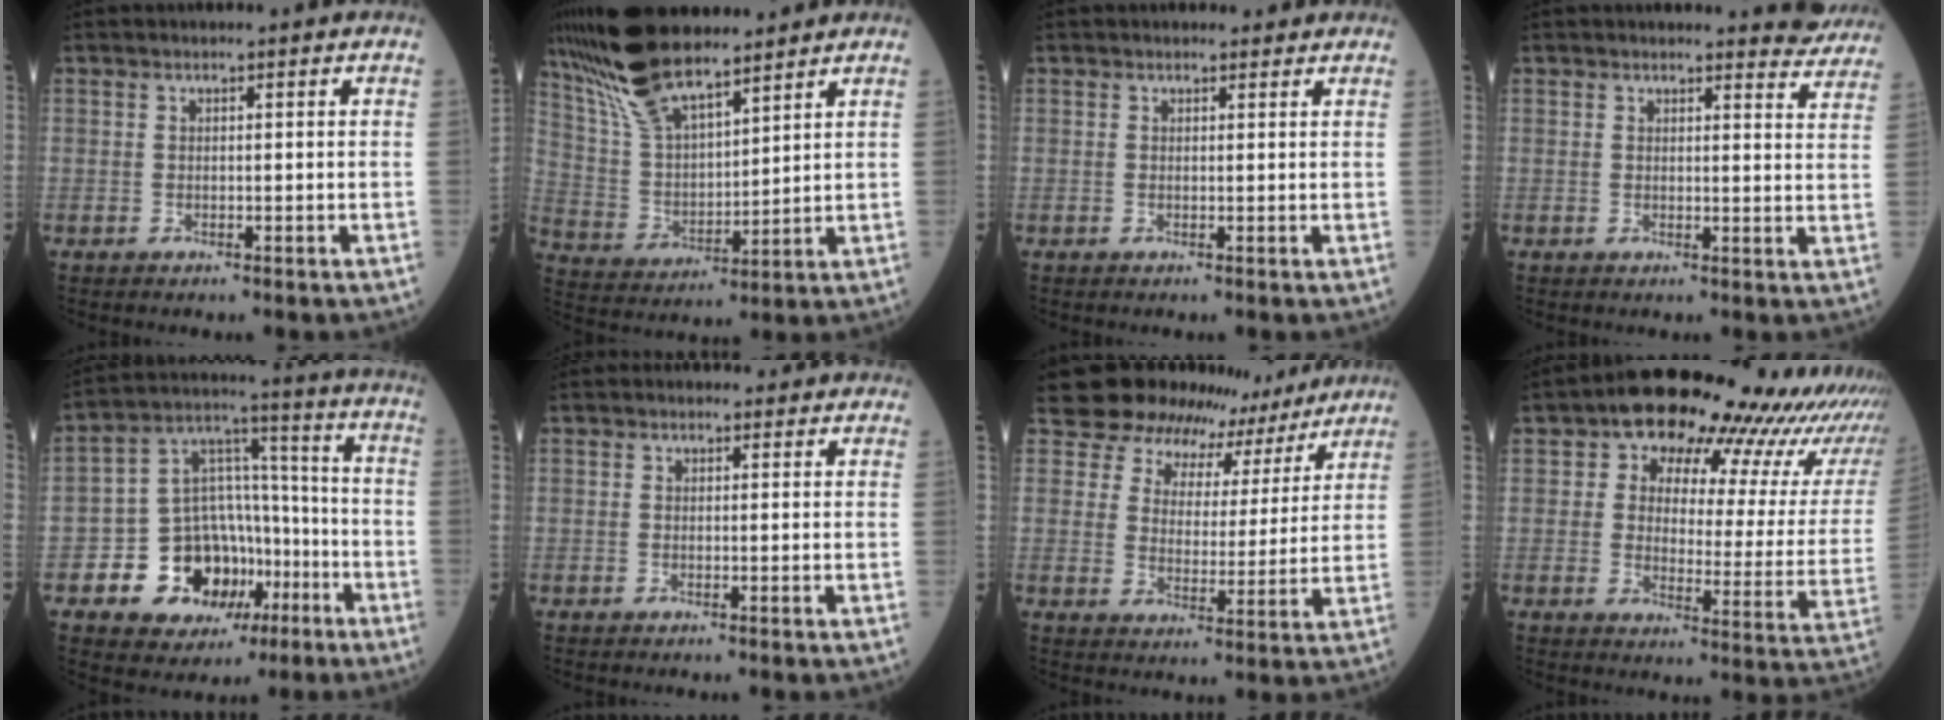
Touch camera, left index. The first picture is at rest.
{"total": 14.4, "force": [11.8, 3.5, 7.5], "torque": [-0.157, 0.015, 0.232]}
{"total": 1.5, "force": [1.3, 0.7, 0.0], "torque": [-0.004, 0.003, 0.011]}
{"total": 5.7, "force": [5.7, 0.8, -0.1], "torque": [0.015, -0.034, 0.040]}
{"total": 14.4, "force": [-5.8, 10.6, 7.8], "torque": [-0.133, 0.033, -0.082]}
{"total": 1.5, "force": [1.1, 0.9, 0.0], "torque": [0.001, 0.001, 0.002]}
{"total": 11.2, "force": [9.9, 5.1, 0.4], "torque": [0.002, 0.000, 0.116]}
{"total": 19.3, "force": [14.7, 7.0, 10.3], "torque": [-0.114, -0.002, 0.154]}